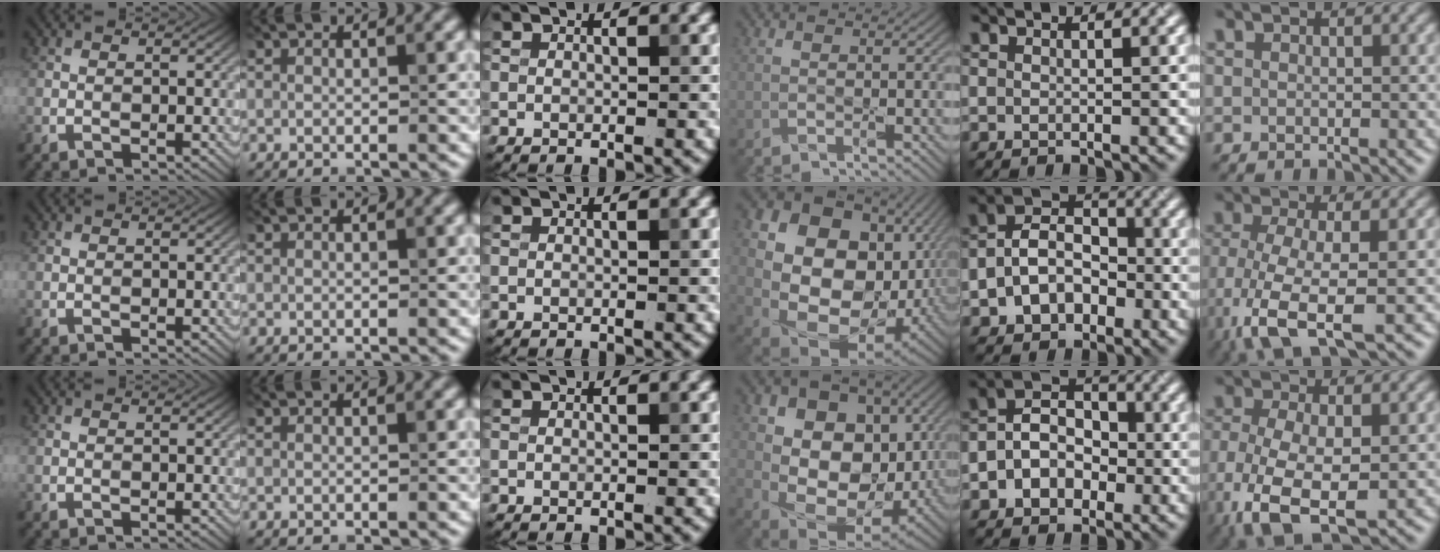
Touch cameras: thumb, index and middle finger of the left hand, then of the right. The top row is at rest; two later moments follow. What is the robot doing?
{"motion": "wipe", "object": "laptop"}